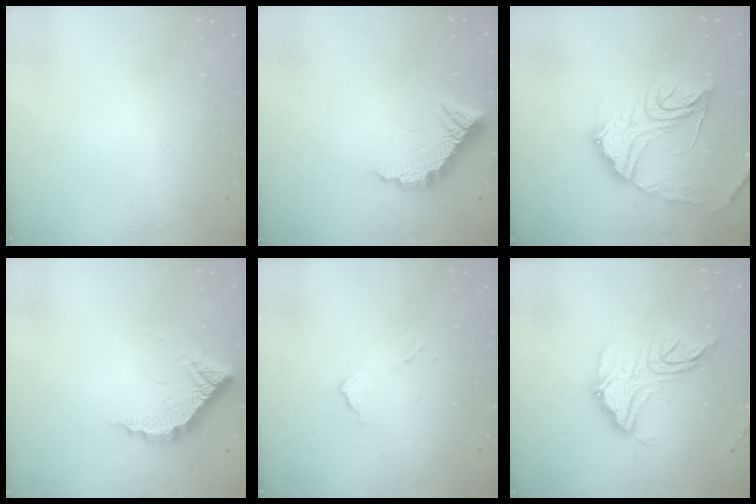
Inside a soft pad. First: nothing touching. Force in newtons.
{"total": 11.6, "press": 11.6, "slide": 0.8}
{"total": 16.0, "press": 16.0, "slide": 1.5}
{"total": 11.6, "press": 11.6, "slide": 0.5}
{"total": 4.8, "press": 4.8, "slide": 0.2}
{"total": 14.3, "press": 14.3, "slide": 1.0}